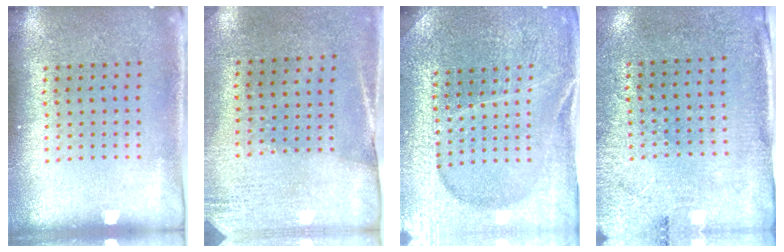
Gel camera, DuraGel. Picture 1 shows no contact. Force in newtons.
{"total": 2.6, "press": 2.3, "slide": 1.3}
{"total": 4.2, "press": 4.0, "slide": 1.2}
{"total": 2.6, "press": 2.2, "slide": 1.4}